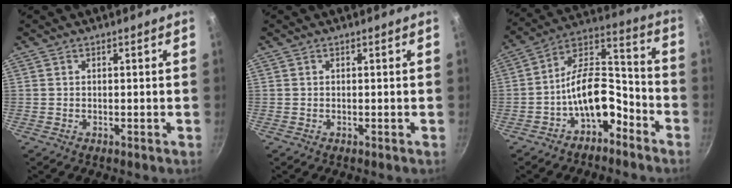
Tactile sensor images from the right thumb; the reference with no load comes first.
{"total": 0.0}
{"total": 13.3, "force": [-6.4, 7.3, 9.0], "torque": [-0.115, 0.088, -0.114]}